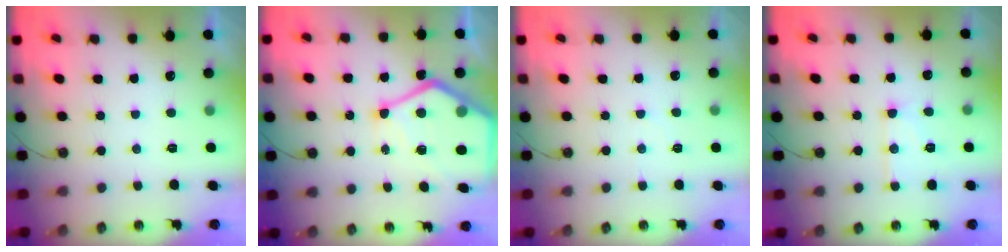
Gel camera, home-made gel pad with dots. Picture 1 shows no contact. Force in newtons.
{"total": 17.9, "press": 17.9, "slide": 1.6}
{"total": 2.4, "press": 2.4, "slide": 0.4}
{"total": 8.9, "press": 8.9, "slide": 0.8}